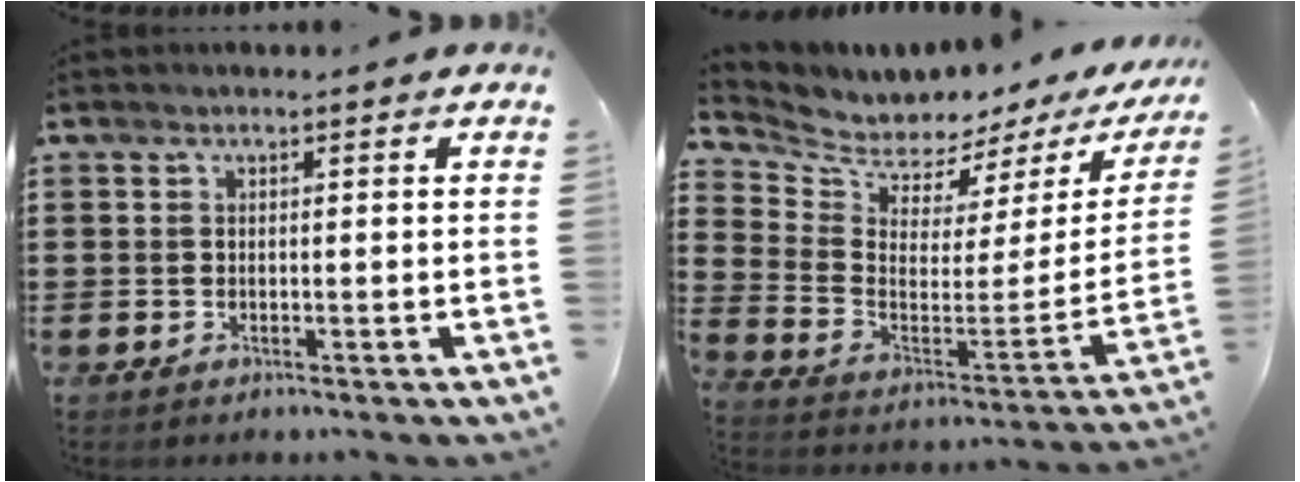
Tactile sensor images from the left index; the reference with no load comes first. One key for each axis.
{"total": 4.4, "fx": 4.3, "fy": 1.0, "fz": -0.5, "tx": -0.029, "ty": -0.051, "tz": 0.073}